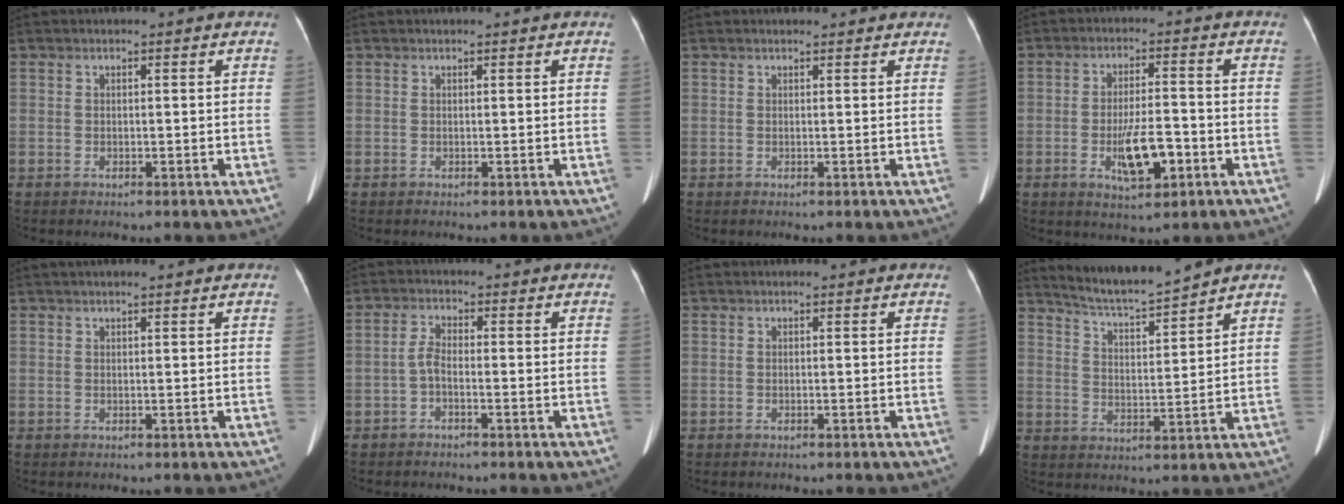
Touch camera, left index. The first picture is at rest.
{"total": 0.0}
{"total": 2.2, "force": [2.1, 0.6, 0.4], "torque": [-0.009, 0.011, 0.021]}
{"total": 6.9, "force": [-2.5, 2.1, 6.1], "torque": [-0.113, -0.003, -0.039]}
{"total": 2.3, "force": [1.8, 0.0, 1.3], "torque": [-0.014, 0.024, 0.029]}
{"total": 2.2, "force": [-1.1, 0.8, 1.8], "torque": [-0.041, 0.004, -0.023]}
{"total": 0.0}
{"total": 7.7, "force": [7.3, -1.0, 2.1], "torque": [-0.044, -0.006, 0.138]}